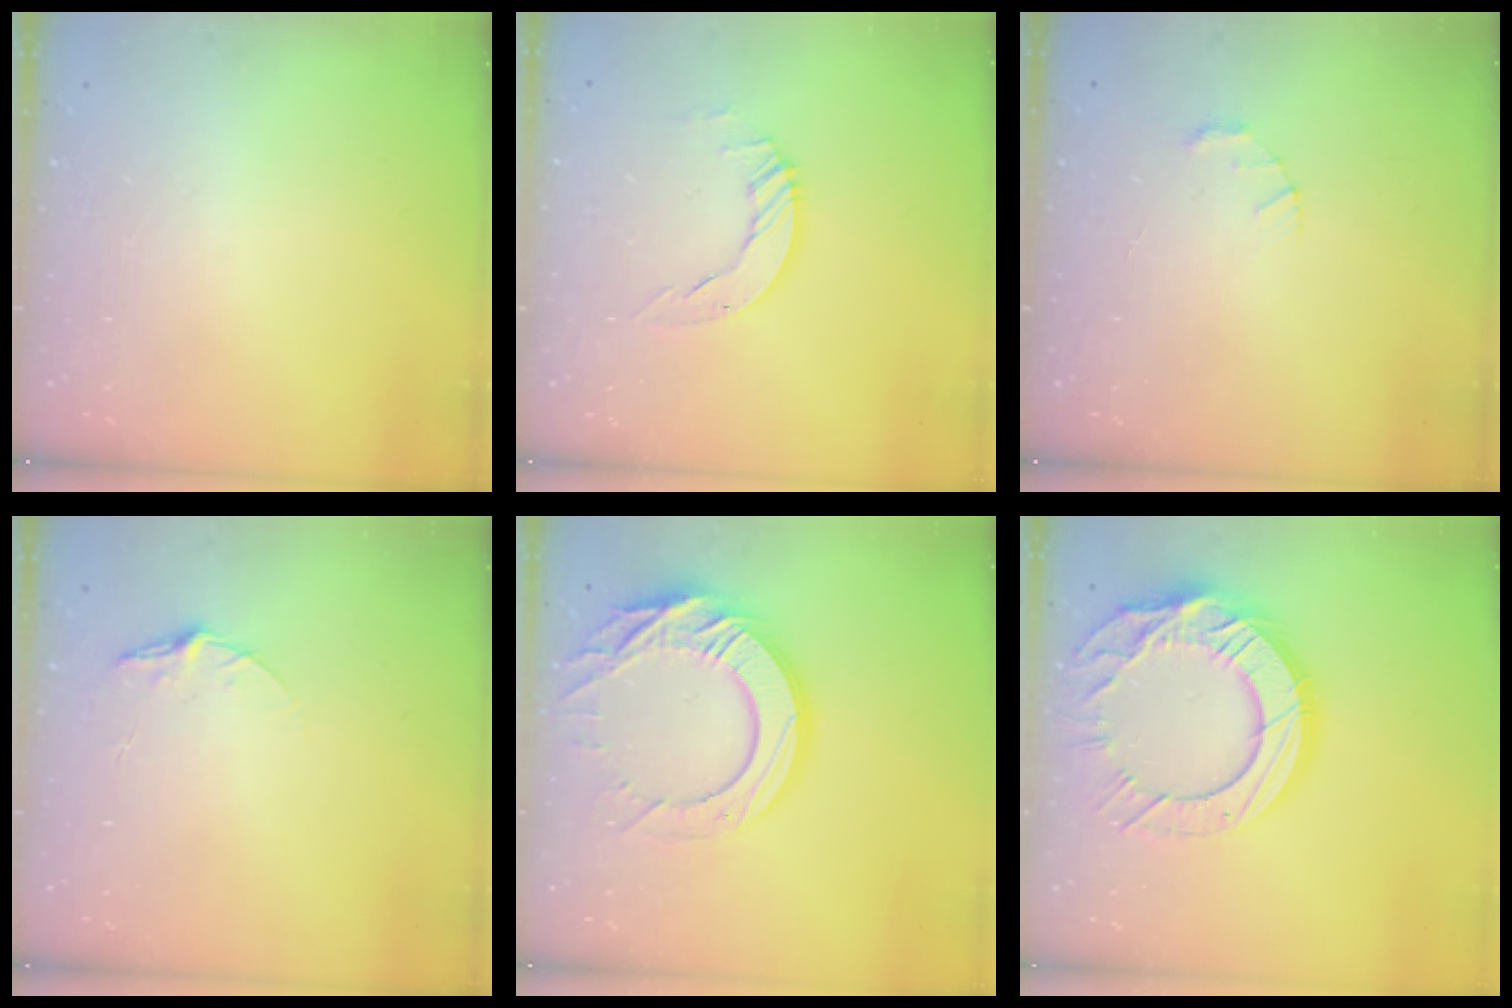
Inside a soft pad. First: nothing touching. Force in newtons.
{"total": 5.9, "press": 5.9, "slide": 0.4}
{"total": 1.5, "press": 1.5, "slide": 0.3}
{"total": 5.8, "press": 5.8, "slide": 0.5}
{"total": 17.9, "press": 17.8, "slide": 1.9}
{"total": 20.4, "press": 20.3, "slide": 2.0}